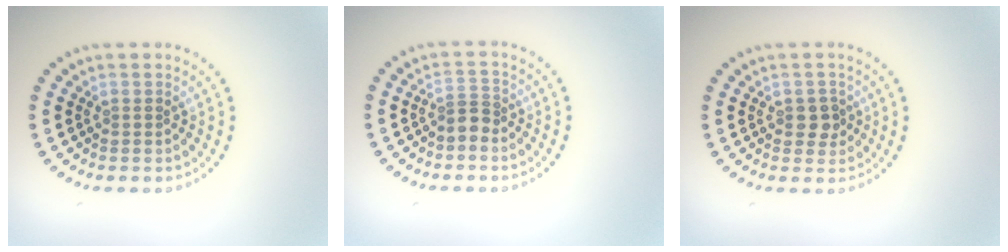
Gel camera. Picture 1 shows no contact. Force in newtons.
{"total": 1.5, "press": 1.1, "slide": 1.1}
{"total": 1.8, "press": 1.7, "slide": 0.4}